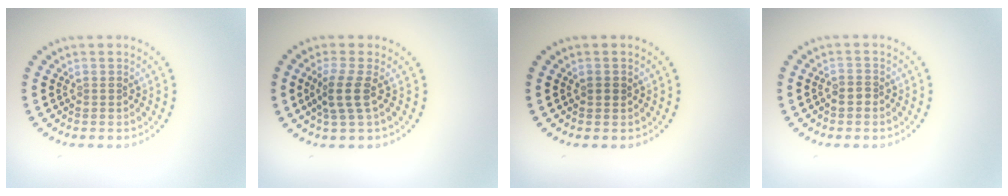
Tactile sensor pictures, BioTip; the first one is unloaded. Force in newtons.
{"total": 2.5, "press": 1.9, "slide": 1.6}
{"total": 0.8, "press": 0.8, "slide": 0.1}
{"total": 1.4, "press": 1.2, "slide": 0.8}